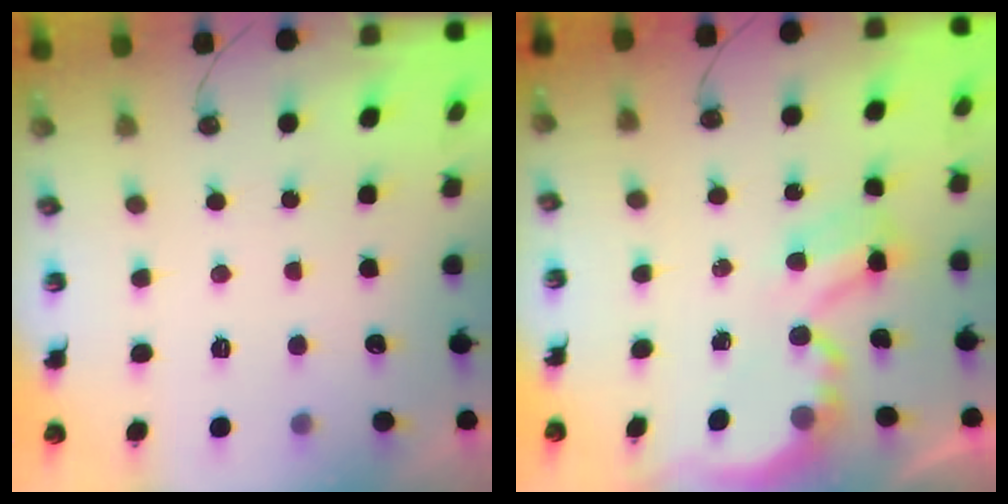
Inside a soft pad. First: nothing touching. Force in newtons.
{"total": 4.6, "press": 4.5, "slide": 0.6}